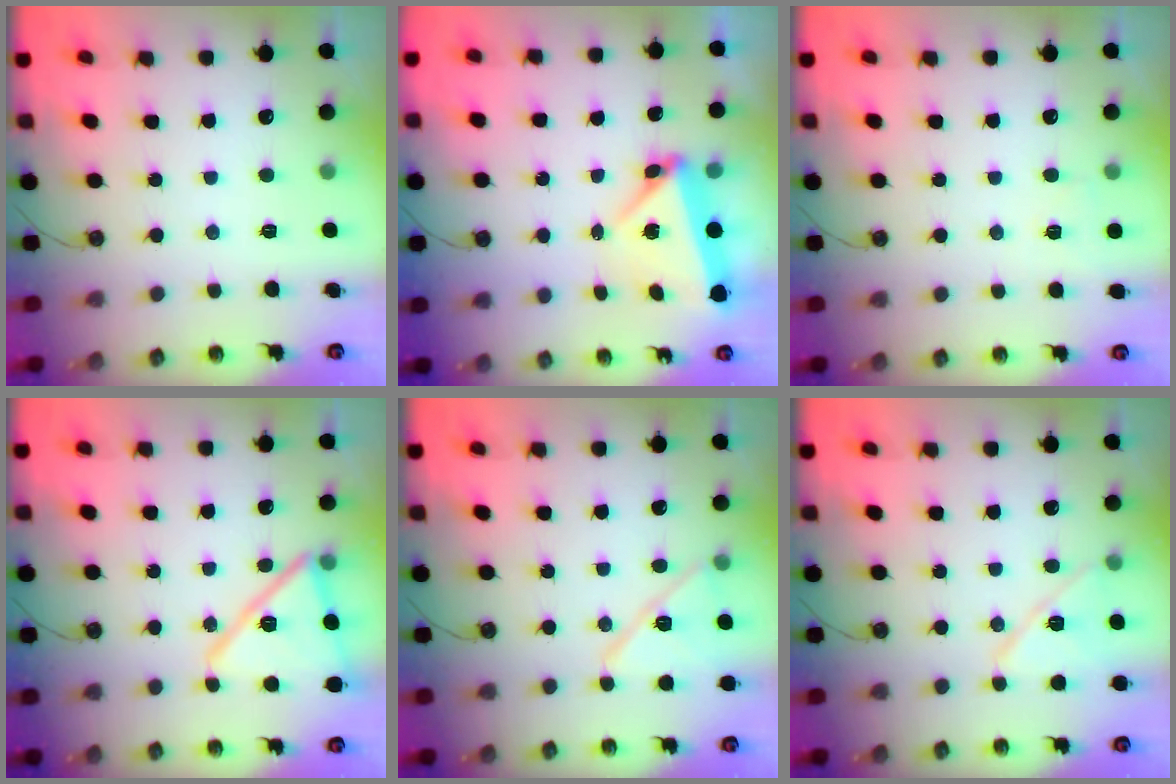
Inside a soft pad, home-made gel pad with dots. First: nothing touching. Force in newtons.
{"total": 6.1, "press": 5.7, "slide": 2.1}
{"total": 4.1, "press": 3.3, "slide": 2.5}
{"total": 16.6, "press": 16.5, "slide": 0.7}
{"total": 12.5, "press": 12.4, "slide": 0.7}
{"total": 11.8, "press": 11.8, "slide": 0.9}